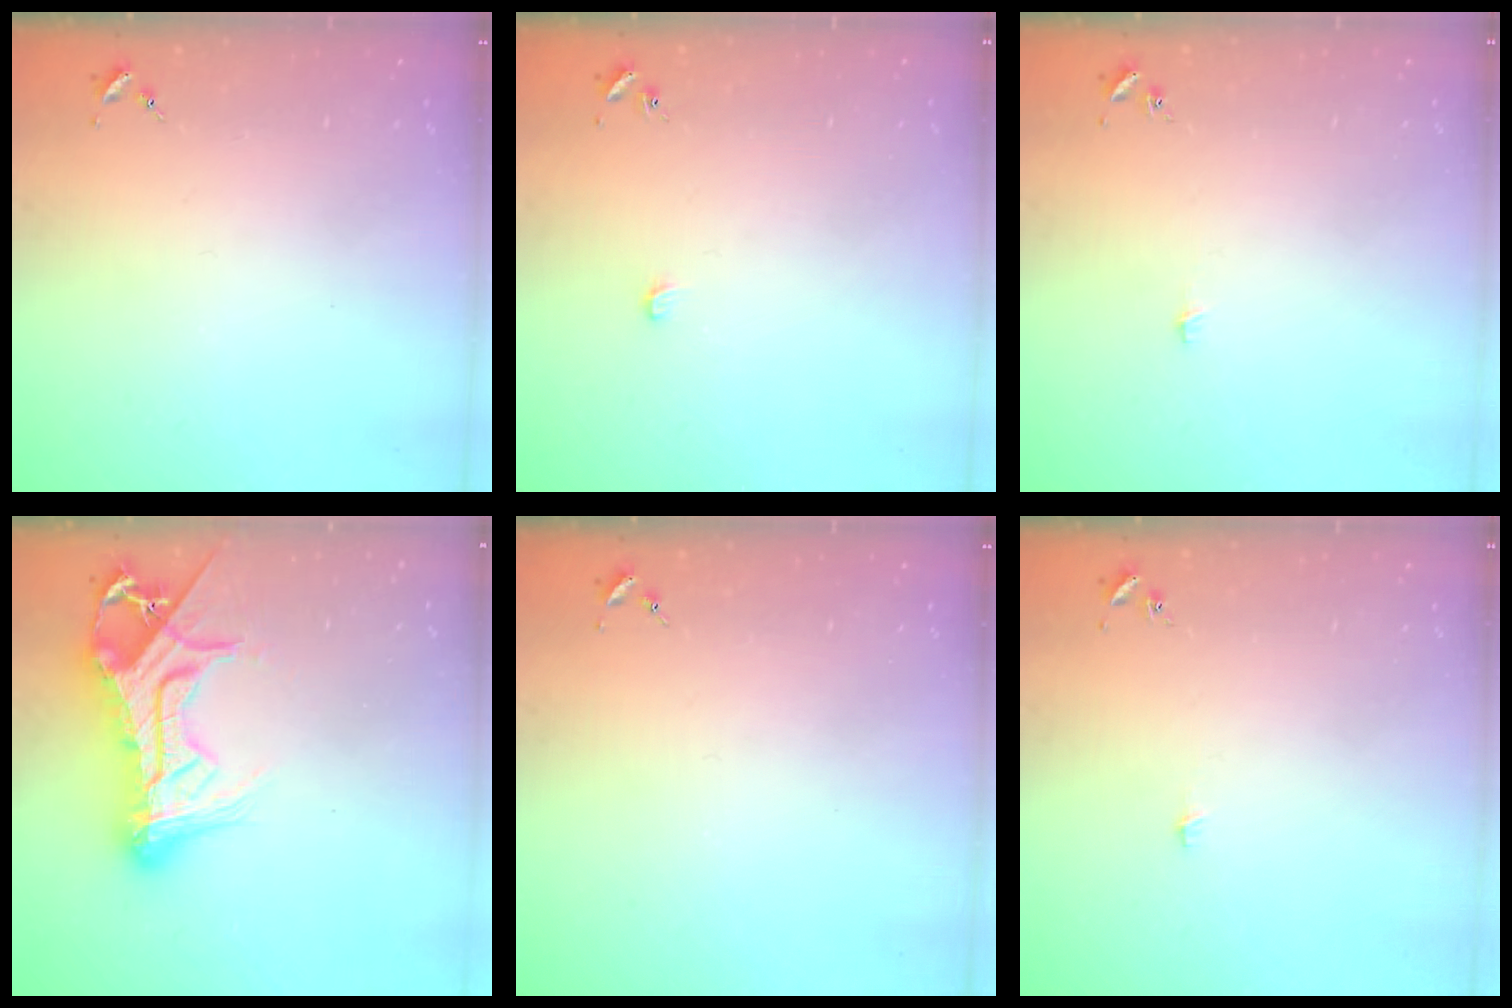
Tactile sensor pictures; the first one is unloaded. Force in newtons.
{"total": 3.8, "press": 3.8, "slide": 0.4}
{"total": 2.6, "press": 2.6, "slide": 0.2}
{"total": 19.6, "press": 19.5, "slide": 1.8}
{"total": 0.0}
{"total": 2.6, "press": 2.6, "slide": 0.2}